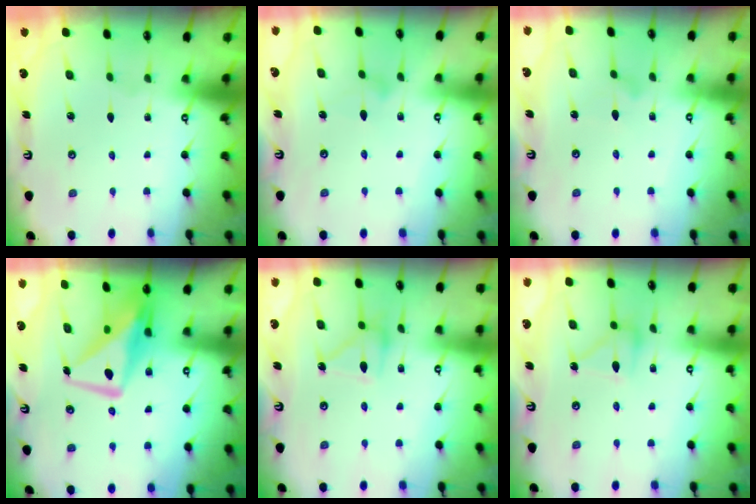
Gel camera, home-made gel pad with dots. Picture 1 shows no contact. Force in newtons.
{"total": 8.4, "press": 8.4, "slide": 0.2}
{"total": 9.0, "press": 9.0, "slide": 0.5}
{"total": 11.0, "press": 10.9, "slide": 1.5}
{"total": 14.0, "press": 14.0, "slide": 0.7}
{"total": 11.4, "press": 11.4, "slide": 0.7}